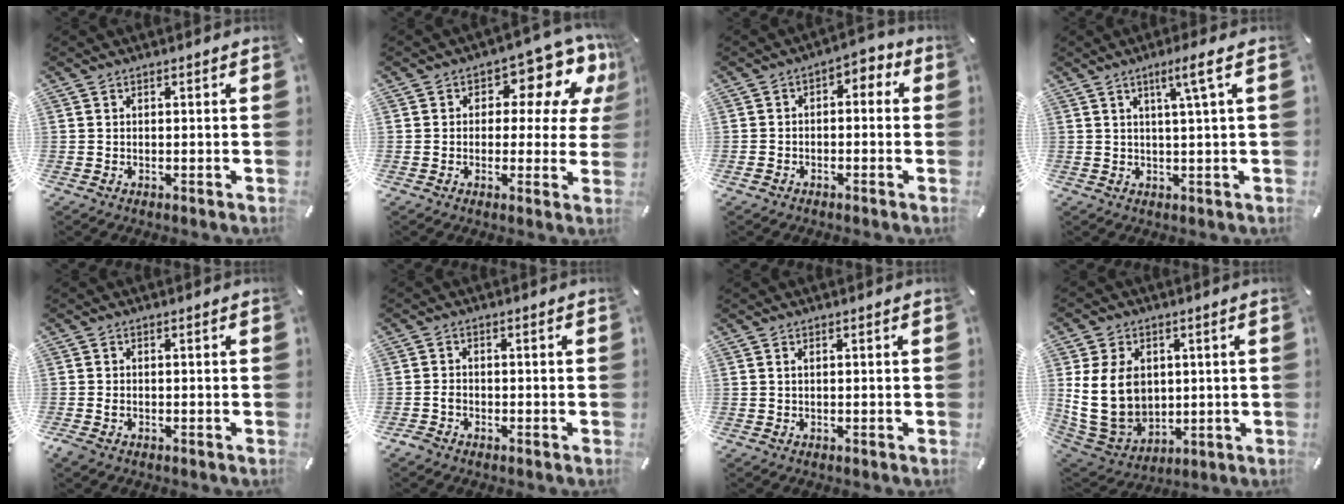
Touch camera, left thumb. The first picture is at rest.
{"total": 12.0, "force": [5.4, 7.0, 8.2], "torque": [-0.097, -0.037, 0.089]}
{"total": 4.0, "force": [-2.3, 2.7, 1.7], "torque": [-0.022, 0.015, -0.047]}
{"total": 5.8, "force": [2.4, 0.0, 5.3], "torque": [-0.101, -0.004, 0.035]}
{"total": 1.0, "force": [-0.6, 0.6, 0.4], "torque": [-0.009, 0.000, -0.012]}
{"total": 2.0, "force": [-1.2, 1.5, 0.6], "torque": [-0.011, 0.007, -0.025]}
{"total": 0.6, "force": [0.1, 0.0, 0.5], "torque": [-0.010, 0.000, 0.002]}
{"total": 14.9, "force": [2.6, 12.0, 8.5], "torque": [-0.183, -0.017, 0.050]}